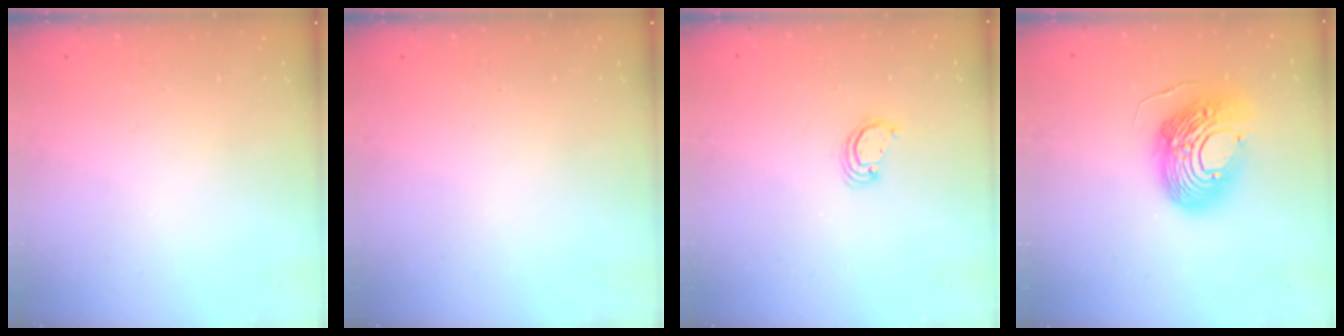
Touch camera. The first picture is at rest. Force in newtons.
{"total": 0.0}
{"total": 2.6, "press": 2.6, "slide": 0.2}
{"total": 17.4, "press": 17.3, "slide": 1.6}